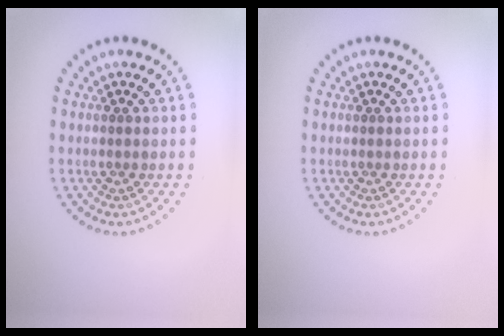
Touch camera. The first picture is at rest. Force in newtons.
{"total": 0.0}